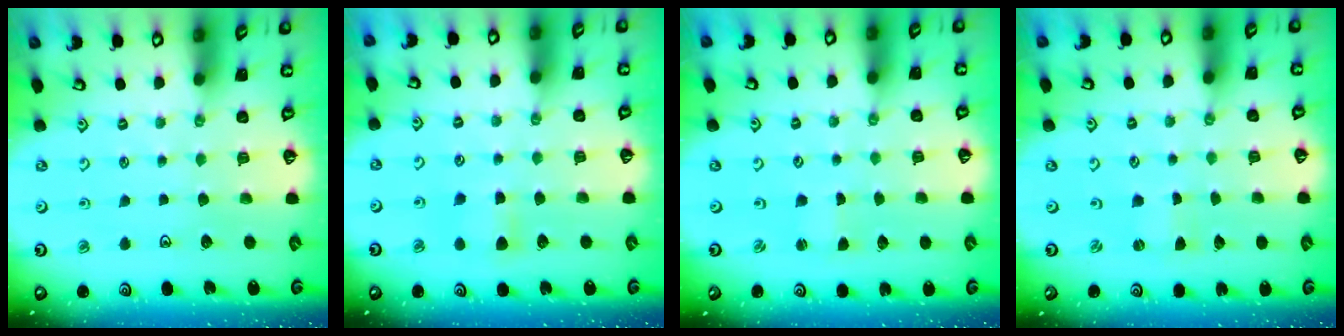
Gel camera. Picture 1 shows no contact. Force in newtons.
{"total": 4.4, "press": 4.3, "slide": 0.7}
{"total": 0.6, "press": 0.6, "slide": 0.0}
{"total": 0.0}